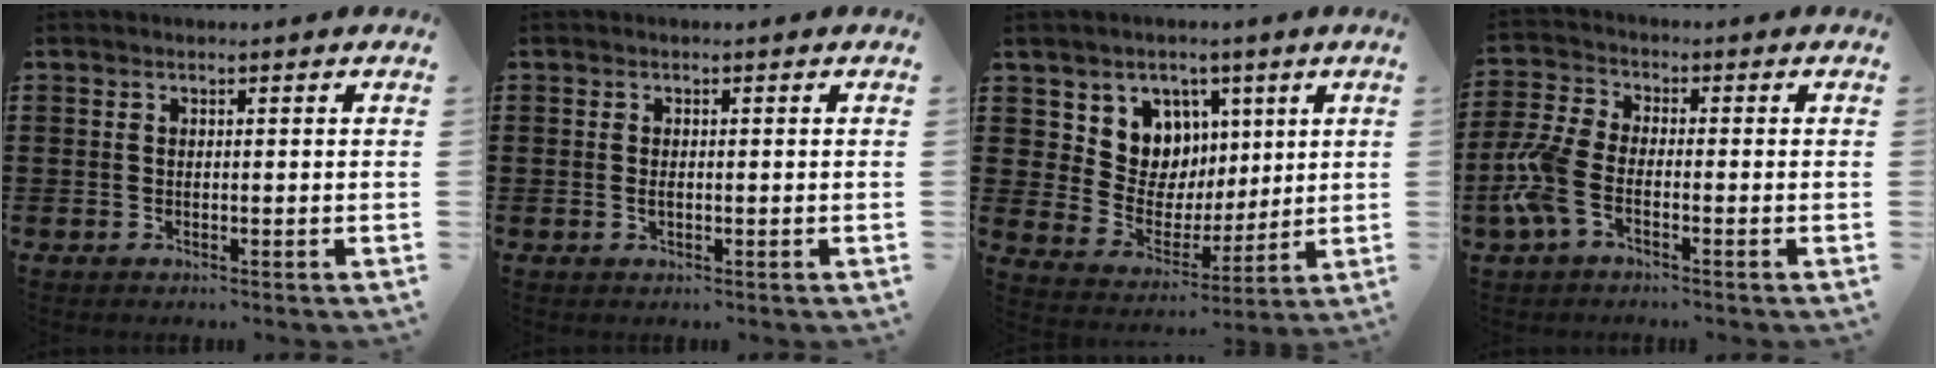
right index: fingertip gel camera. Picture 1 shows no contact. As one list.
[{"total": 0.8, "force": [0.0, 0.4, 0.7], "torque": [-0.015, 0.001, -0.001]}, {"total": 7.6, "force": [3.4, 6.8, 1.0], "torque": [-0.062, -0.029, 0.066]}, {"total": 6.1, "force": [-2.9, 2.7, 4.6], "torque": [-0.123, -0.006, -0.063]}]